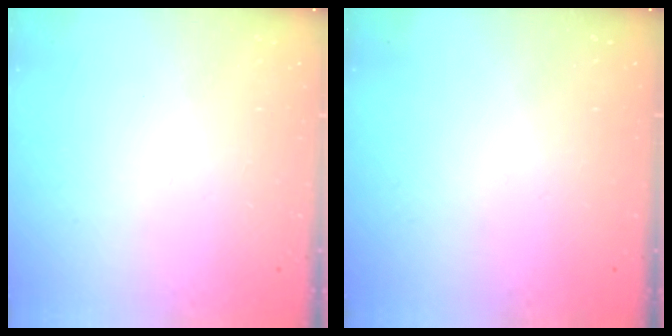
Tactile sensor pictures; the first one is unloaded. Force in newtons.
{"total": 0.0}